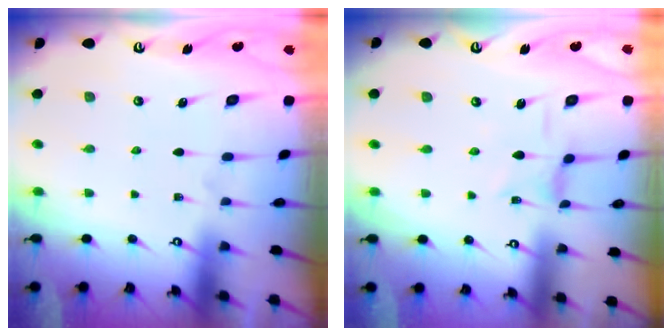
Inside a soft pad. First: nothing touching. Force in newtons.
{"total": 1.2, "press": 1.2, "slide": 0.4}